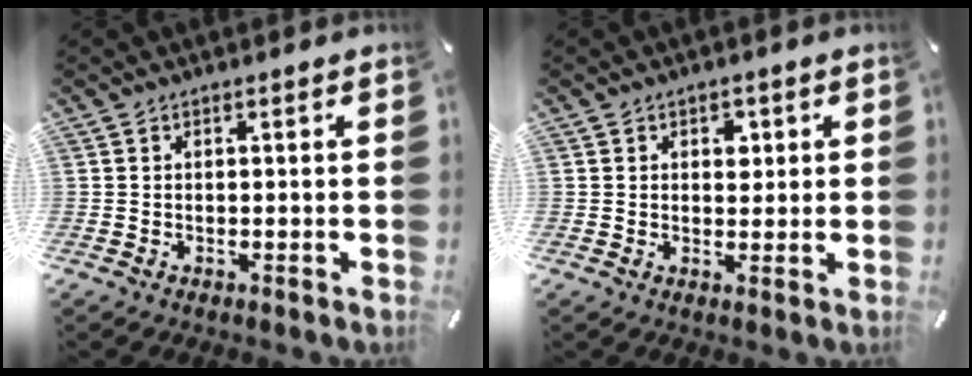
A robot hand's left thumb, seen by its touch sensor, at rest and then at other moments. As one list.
[{"total": 3.0, "force": [0.9, 2.3, 1.6], "torque": [-0.004, -0.005, 0.005]}]